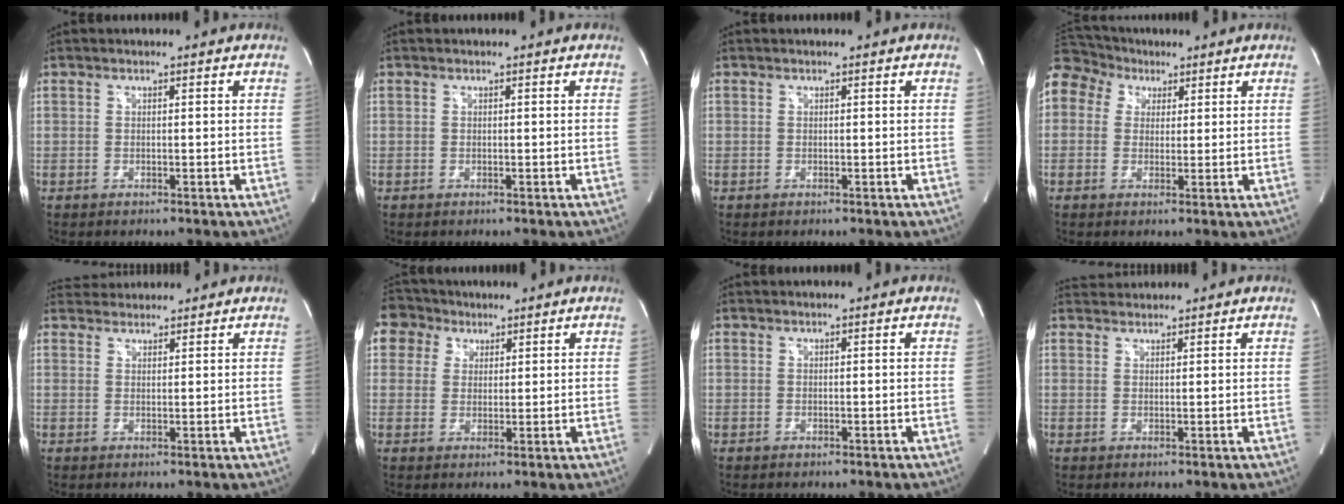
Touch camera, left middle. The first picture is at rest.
{"total": 0.0}
{"total": 0.0}
{"total": 16.5, "force": [7.6, 13.4, 6.0], "torque": [-0.203, 0.099, 0.152]}
{"total": 4.3, "force": [4.1, 1.1, 0.2], "torque": [-0.009, 0.033, 0.071]}
{"total": 6.5, "force": [3.8, 5.2, 0.3], "torque": [-0.009, 0.024, 0.076]}
{"total": 0.0}
{"total": 2.7, "force": [2.7, 0.3, -0.1], "torque": [-0.007, 0.025, 0.054]}